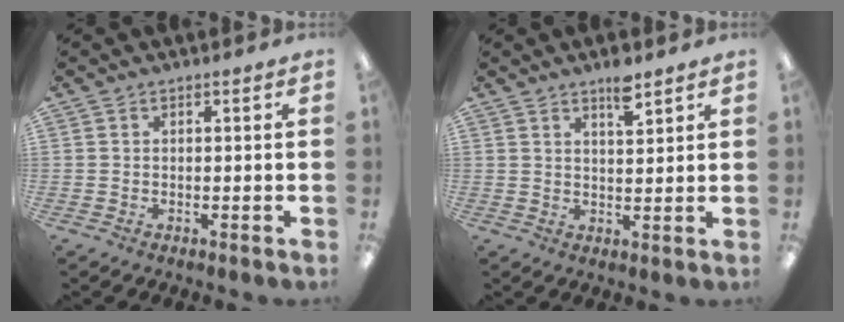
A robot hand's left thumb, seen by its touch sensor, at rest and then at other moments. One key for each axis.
{"total": 5.2, "fx": 3.8, "fy": 1.5, "fz": 3.2, "tx": -0.047, "ty": -0.019, "tz": 0.063}